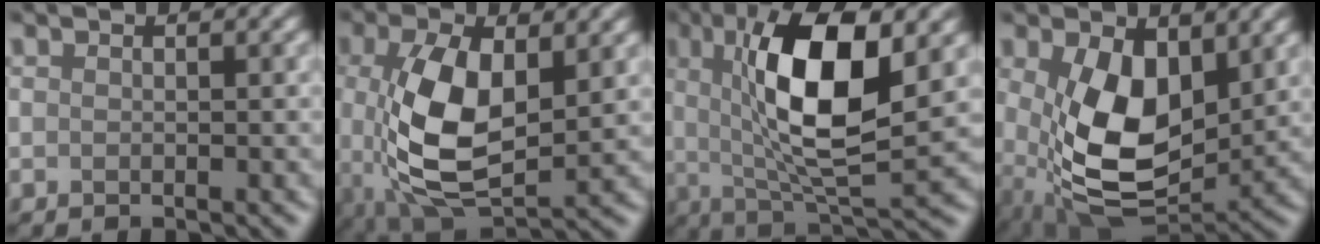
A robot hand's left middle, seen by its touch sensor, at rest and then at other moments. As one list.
[{"total": 7.6, "force": [0.4, 3.7, 6.6], "torque": [-0.164, -0.007, 0.014]}, {"total": 9.4, "force": [2.6, 2.6, 8.7], "torque": [-0.153, 0.000, 0.050]}, {"total": 8.6, "force": [1.1, 4.9, 7.0], "torque": [-0.151, -0.014, 0.029]}]